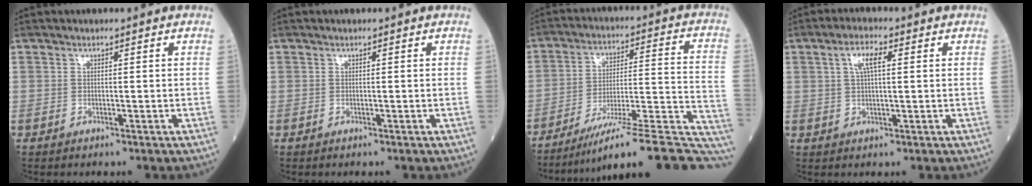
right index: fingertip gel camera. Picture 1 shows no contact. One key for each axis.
{"total": 0.0}
{"total": 23.4, "fx": -19.5, "fy": 1.3, "fz": 12.9, "tx": -0.111, "ty": 0.018, "tz": -0.281}
{"total": 4.3, "fx": 1.4, "fy": 1.1, "fz": 3.9, "tx": -0.080, "ty": 0.012, "tz": 0.029}